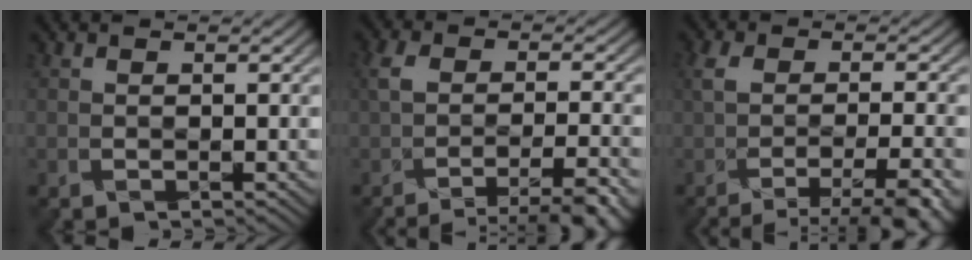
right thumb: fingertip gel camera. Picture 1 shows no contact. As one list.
[{"total": 7.3, "force": [-4.6, 2.2, 5.3], "torque": [-0.076, -0.018, -0.074]}, {"total": 7.8, "force": [-4.1, 2.3, 6.2], "torque": [-0.082, -0.018, -0.063]}]